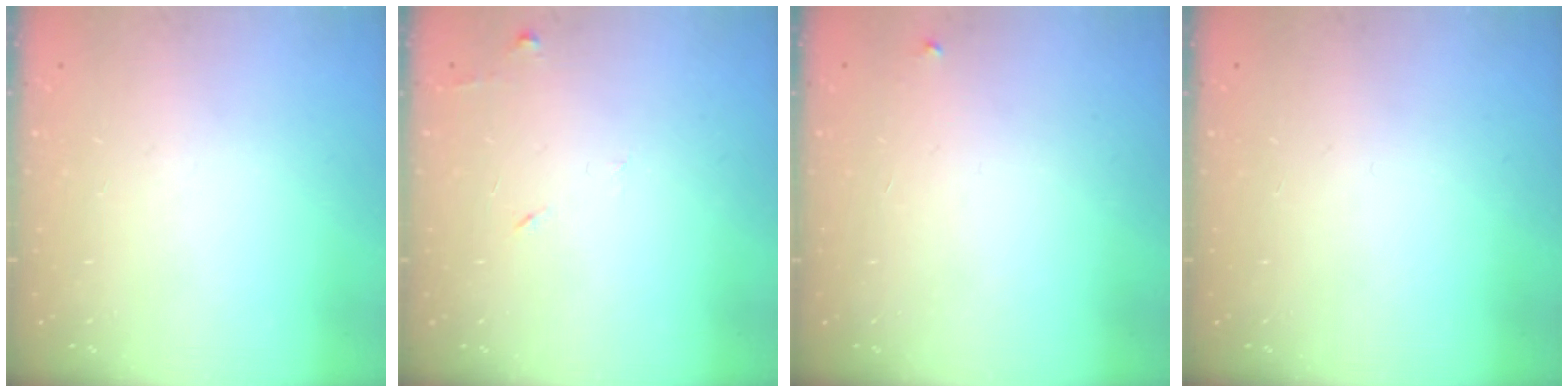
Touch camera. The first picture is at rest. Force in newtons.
{"total": 6.3, "press": 6.2, "slide": 0.7}
{"total": 2.1, "press": 2.1, "slide": 0.1}
{"total": 0.0}